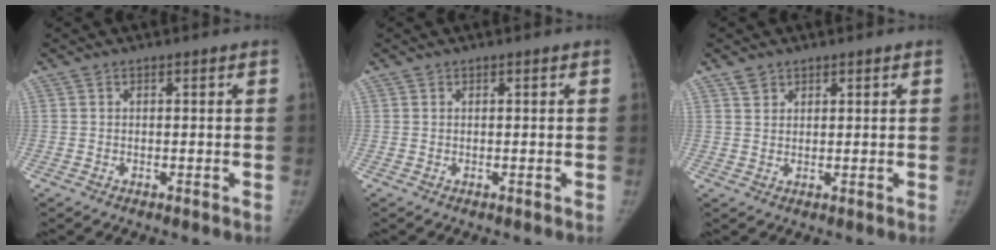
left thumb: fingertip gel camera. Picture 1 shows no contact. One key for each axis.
{"total": 0.0}
{"total": 2.2, "fx": 1.6, "fy": 1.4, "fz": 0.4, "tx": 0.002, "ty": -0.004, "tz": 0.027}